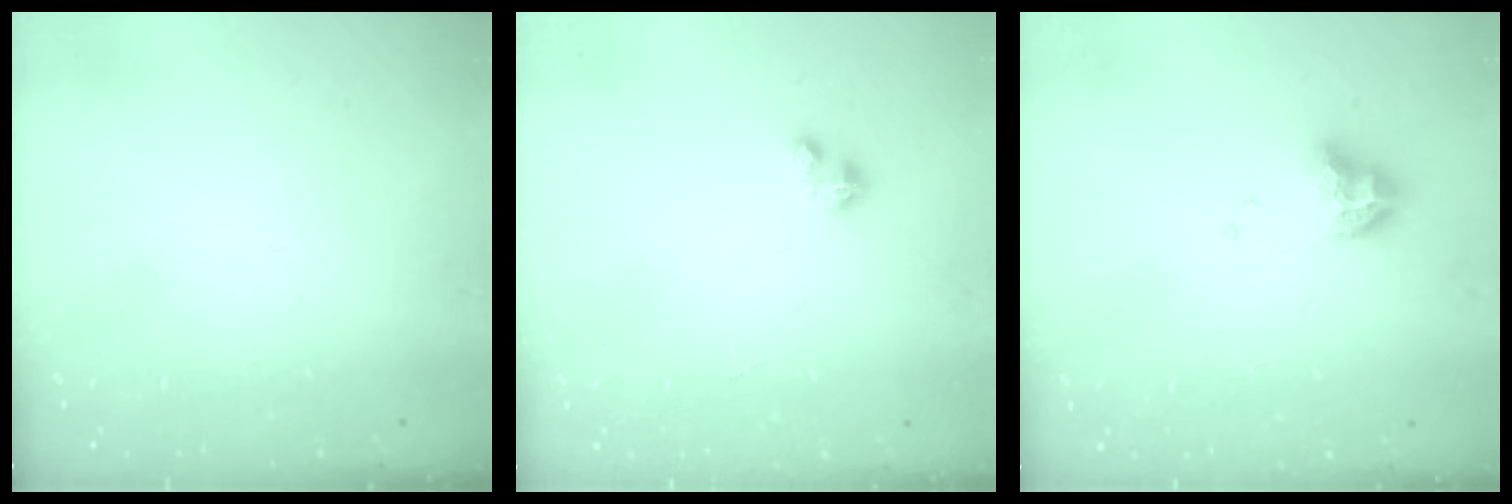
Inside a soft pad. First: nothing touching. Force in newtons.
{"total": 1.7, "press": 1.7, "slide": 0.4}
{"total": 8.6, "press": 8.5, "slide": 0.9}